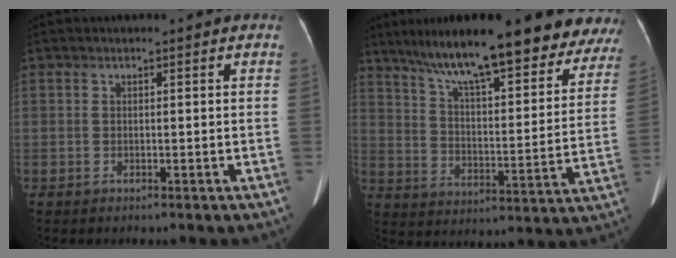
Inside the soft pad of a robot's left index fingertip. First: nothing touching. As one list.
[{"total": 27.3, "force": [22.6, 5.3, 14.4], "torque": [-0.216, -0.012, 0.298]}]